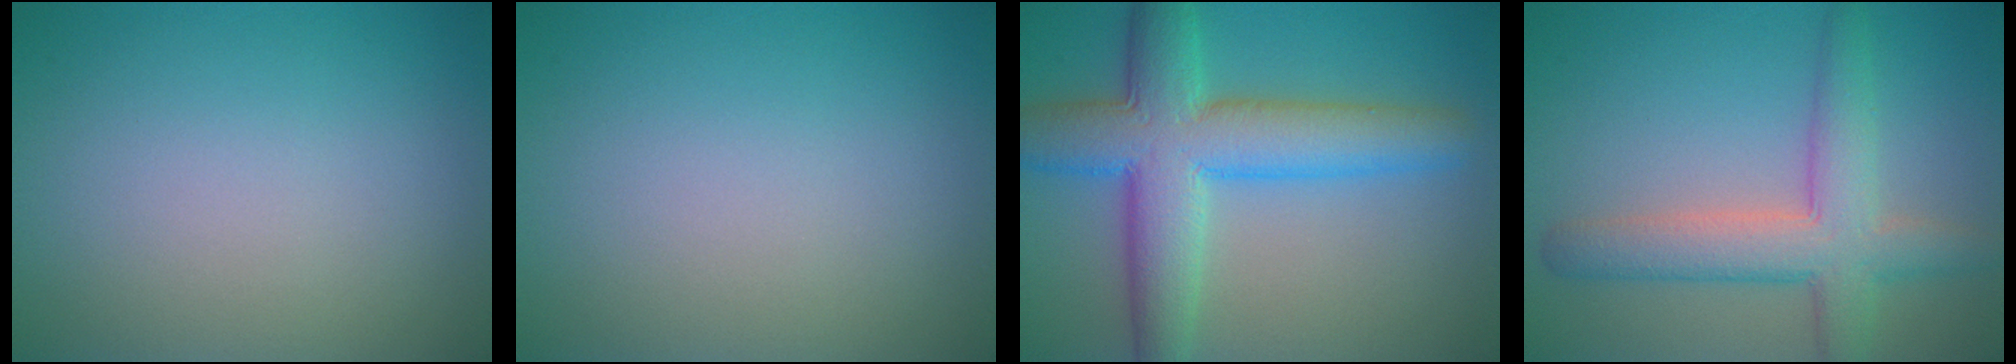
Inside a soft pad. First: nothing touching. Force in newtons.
{"total": 0.0}
{"total": 8.8, "press": 8.8, "slide": 0.2}
{"total": 5.6, "press": 5.6, "slide": 0.2}